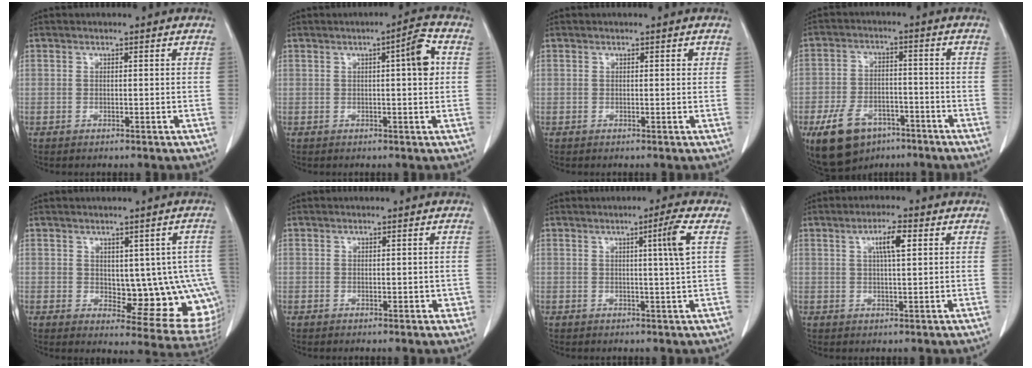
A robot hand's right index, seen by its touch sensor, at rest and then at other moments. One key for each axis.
{"total": 4.9, "fx": 1.0, "fy": 0.5, "fz": 4.8, "tx": -0.067, "ty": 0.008, "tz": 0.010}
{"total": 0.6, "fx": 0.3, "fy": 0.2, "fz": 0.4, "tx": -0.005, "ty": 0.001, "tz": 0.002}
{"total": 10.9, "fx": -6.7, "fy": 6.3, "fz": 5.8, "tx": -0.110, "ty": 0.001, "tz": -0.105}
{"total": 12.3, "fx": -0.2, "fy": 5.4, "fz": 11.1, "tx": -0.105, "ty": 0.005, "tz": 0.014}
{"total": 1.6, "fx": -0.1, "fy": 1.1, "fz": 1.2, "tx": -0.007, "ty": 0.005, "tz": 0.001}
{"total": 4.3, "fx": 1.2, "fy": -1.4, "fz": 3.9, "tx": -0.067, "ty": -0.007, "tz": 0.020}
{"total": 4.2, "fx": 1.5, "fy": 0.5, "fz": 3.9, "tx": -0.068, "ty": 0.002, "tz": 0.026}